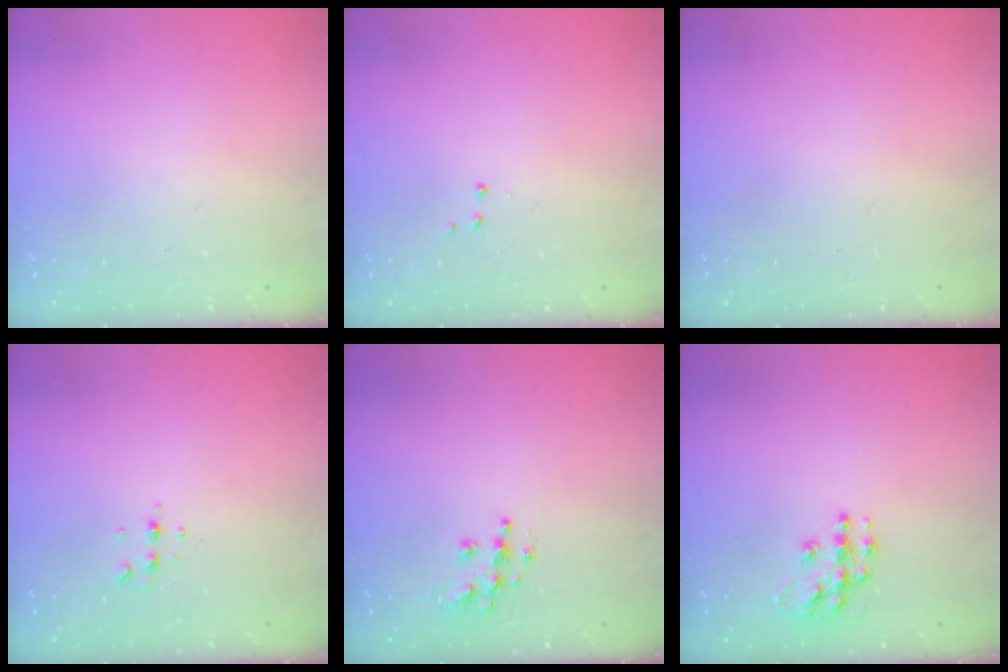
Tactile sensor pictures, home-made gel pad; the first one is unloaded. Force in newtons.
{"total": 2.8, "press": 2.7, "slide": 0.5}
{"total": 0.0}
{"total": 4.7, "press": 4.6, "slide": 0.6}
{"total": 7.8, "press": 7.8, "slide": 0.2}
{"total": 10.2, "press": 10.2, "slide": 0.5}